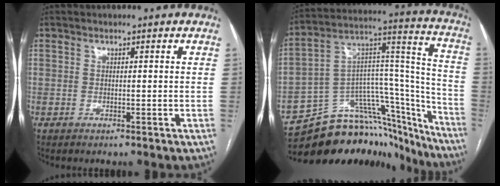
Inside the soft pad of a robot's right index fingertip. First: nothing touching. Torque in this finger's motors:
{"motor_torque": [-0.15, -0.91, -1.05, -0.21]}